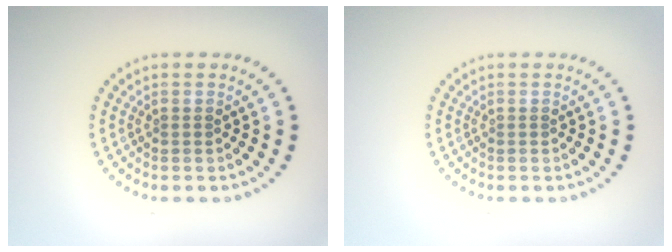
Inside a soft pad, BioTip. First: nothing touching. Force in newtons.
{"total": 0.0}